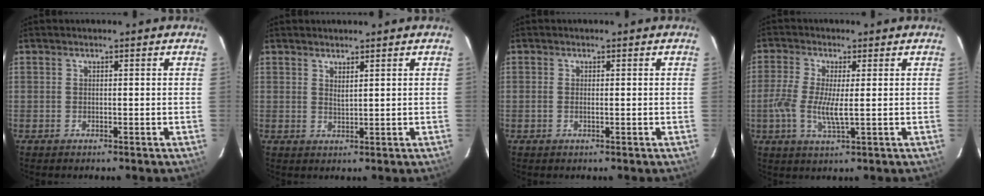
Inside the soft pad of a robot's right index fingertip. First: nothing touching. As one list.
[{"total": 1.7, "force": [1.4, 0.2, 1.0], "torque": [-0.020, -0.002, 0.023]}, {"total": 0.8, "force": [0.0, 0.2, 0.8], "torque": [-0.017, 0.001, -0.003]}, {"total": 6.6, "force": [-0.6, 1.5, 6.4], "torque": [-0.143, -0.005, -0.017]}]